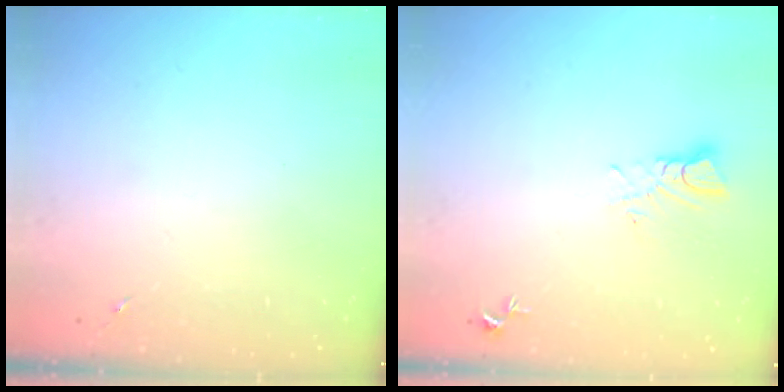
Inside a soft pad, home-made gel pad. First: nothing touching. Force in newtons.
{"total": 4.4, "press": 4.4, "slide": 0.3}